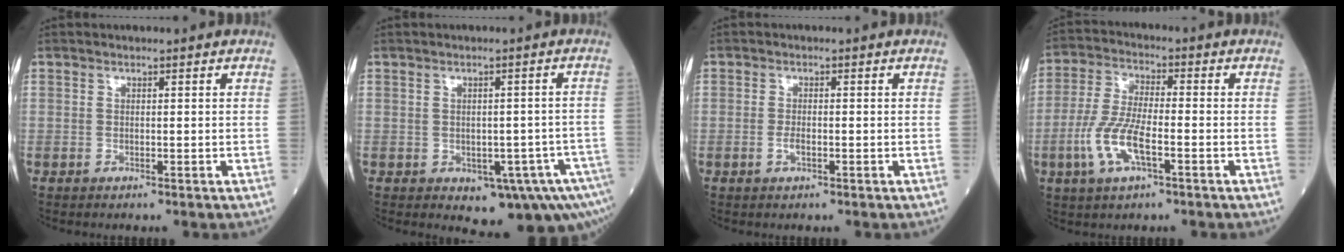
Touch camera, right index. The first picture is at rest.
{"total": 9.4, "force": [-5.0, 3.3, 7.2], "torque": [-0.069, 0.008, -0.059]}
{"total": 1.5, "force": [-0.5, 0.5, 1.4], "torque": [-0.028, 0.001, -0.009]}
{"total": 8.8, "force": [-3.1, 2.4, 7.9], "torque": [-0.172, -0.003, -0.060]}